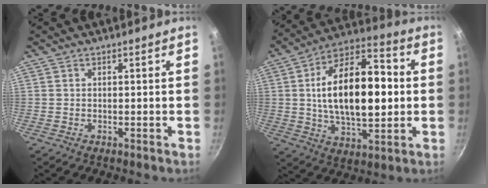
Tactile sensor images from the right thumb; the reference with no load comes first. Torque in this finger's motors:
{"motor_torque": [-0.39, 1.38, 0.78, 0.57, 0.30]}